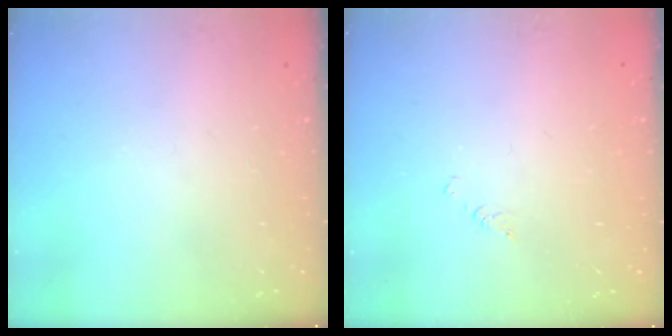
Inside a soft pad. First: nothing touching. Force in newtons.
{"total": 1.2, "press": 1.2, "slide": 0.2}